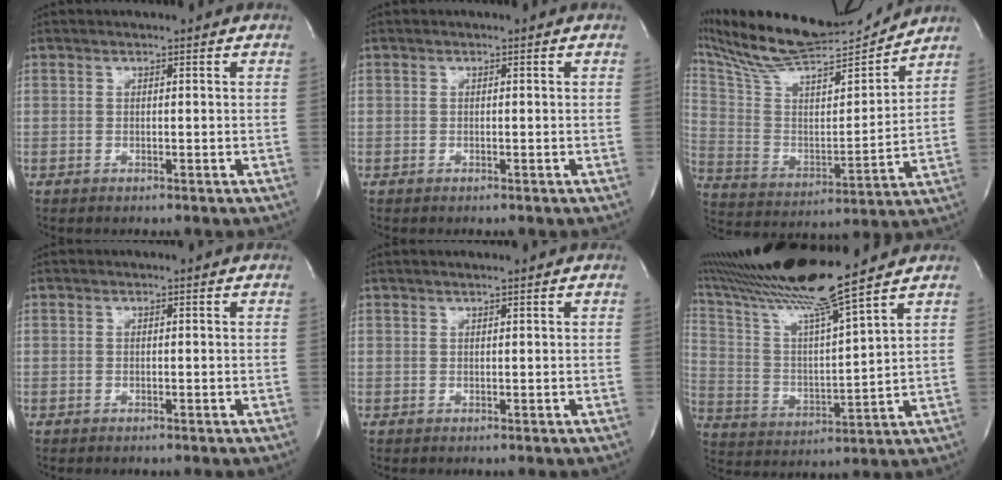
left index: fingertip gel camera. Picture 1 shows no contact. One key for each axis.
{"total": 0.0}
{"total": 21.4, "fx": 19.8, "fy": 2.0, "fz": 7.9, "tx": -0.160, "ty": 0.001, "tz": 0.332}
{"total": 0.0}
{"total": 0.9, "fx": 0.7, "fy": -0.1, "fz": 0.5, "tx": -0.015, "ty": 0.007, "tz": 0.014}
{"total": 16.6, "fx": 13.9, "fy": -1.8, "fz": 8.8, "tx": -0.173, "ty": -0.010, "tz": 0.246}